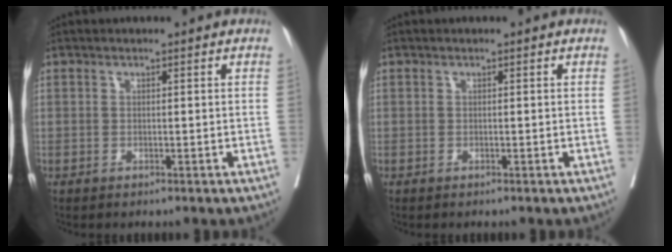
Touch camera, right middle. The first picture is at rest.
{"total": 0.0}